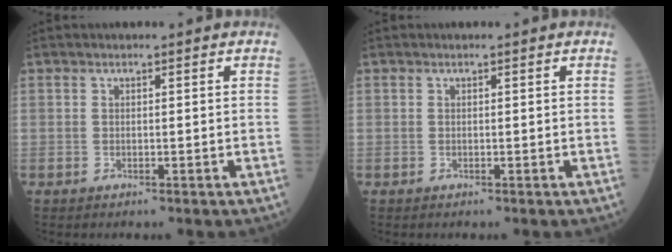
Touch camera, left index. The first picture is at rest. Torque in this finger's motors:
{"motor_torque": [-0.16, 0.17, 0.00, 0.00]}